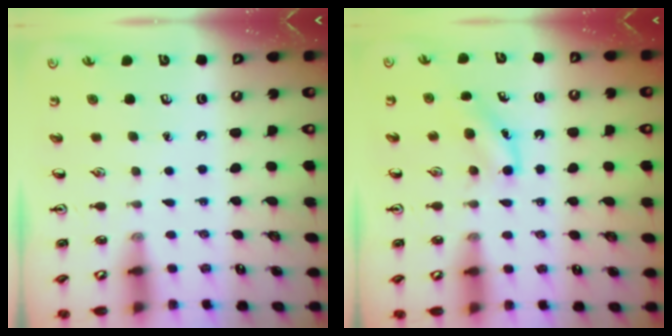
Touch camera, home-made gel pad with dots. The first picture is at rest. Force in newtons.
{"total": 3.7, "press": 3.5, "slide": 1.2}